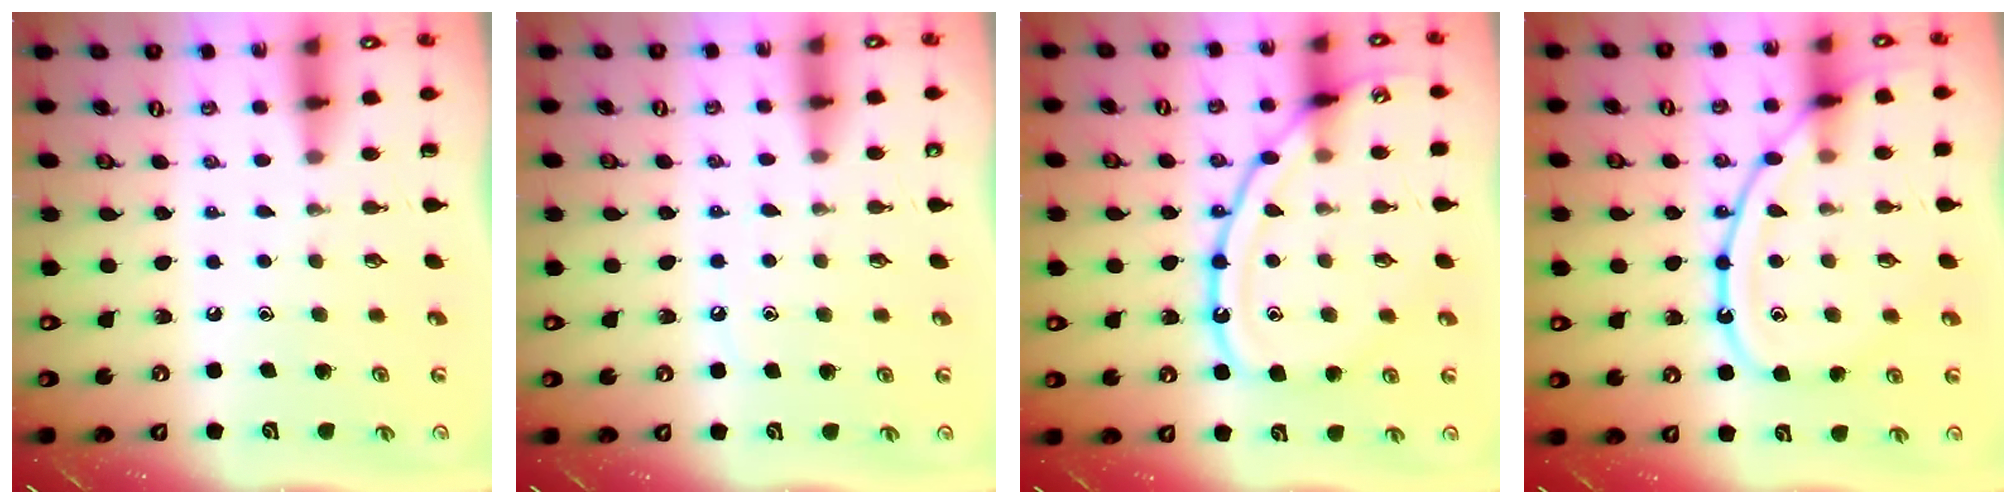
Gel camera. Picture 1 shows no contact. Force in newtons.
{"total": 5.8, "press": 5.8, "slide": 0.8}
{"total": 15.7, "press": 15.7, "slide": 1.2}
{"total": 15.1, "press": 15.0, "slide": 1.1}